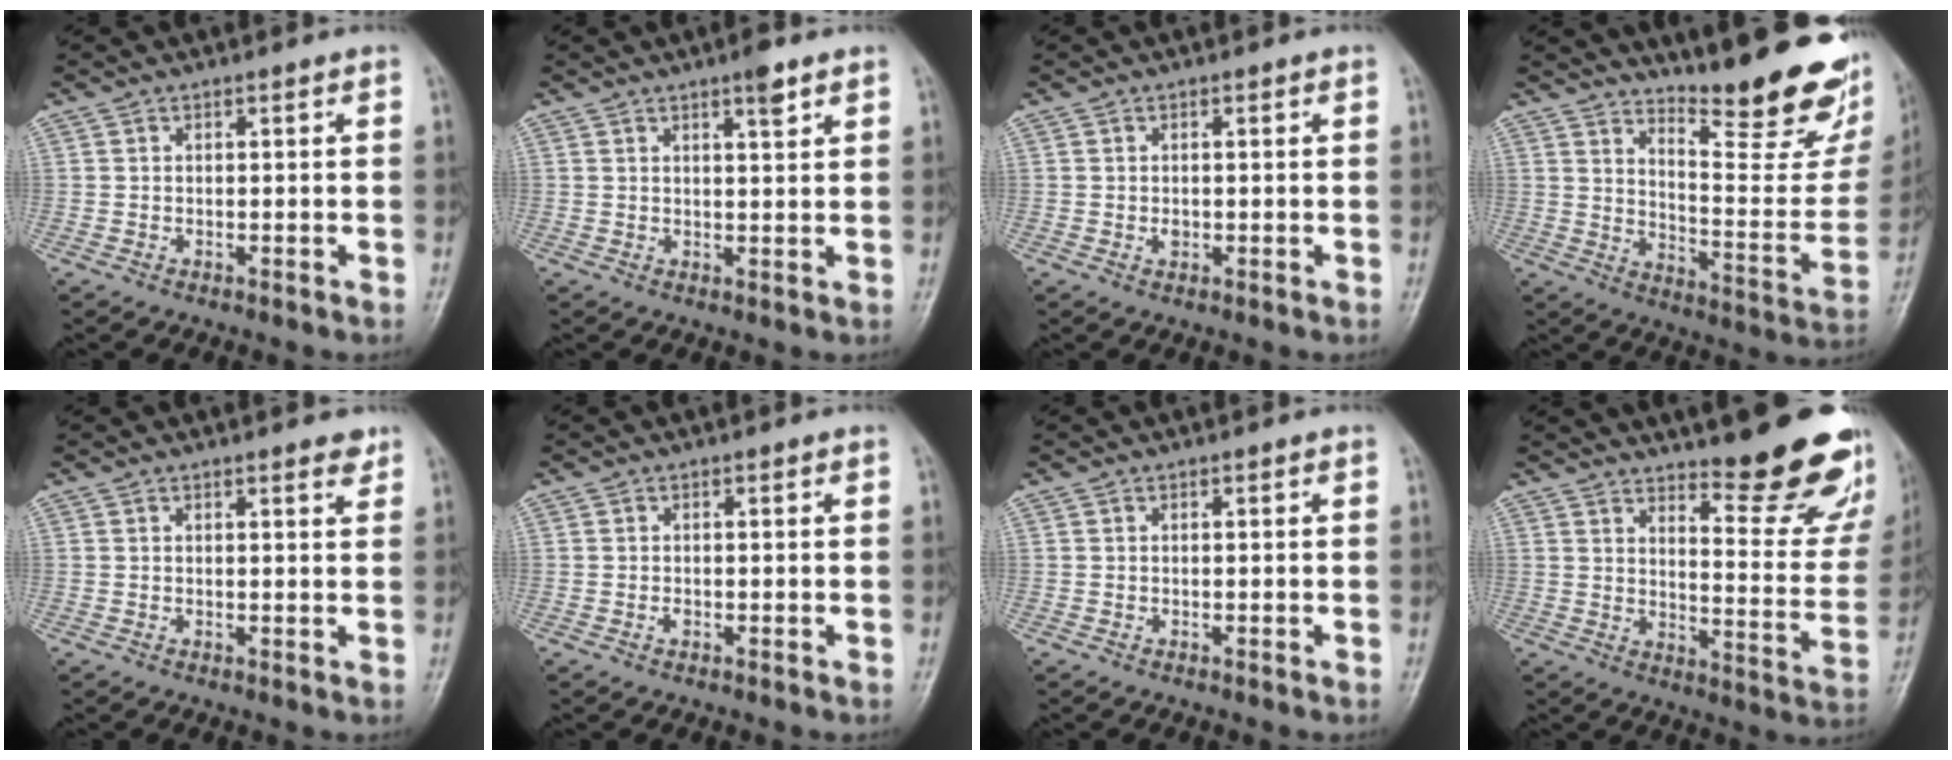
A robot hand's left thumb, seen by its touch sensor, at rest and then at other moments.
{"total": 3.5, "force": [2.2, 0.8, 2.6], "torque": [-0.033, -0.012, 0.031]}
{"total": 1.2, "force": [-0.1, 0.9, 0.7], "torque": [-0.006, 0.000, -0.001]}
{"total": 23.8, "force": [18.2, 5.7, 14.2], "torque": [-0.165, -0.137, 0.249]}
{"total": 2.1, "force": [1.6, 0.7, 1.2], "torque": [-0.009, -0.009, 0.018]}
{"total": 0.7, "force": [-0.2, 0.5, 0.5], "torque": [-0.006, 0.000, -0.005]}
{"total": 0.0}
{"total": 20.8, "force": [15.5, 5.2, 12.8], "torque": [-0.127, -0.115, 0.198]}